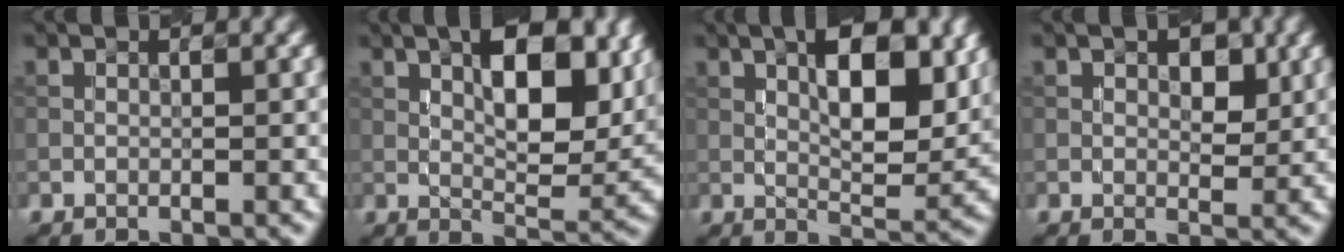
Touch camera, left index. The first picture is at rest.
{"total": 9.1, "force": [3.4, 3.8, 7.6], "torque": [-0.108, 0.001, 0.055]}
{"total": 8.1, "force": [2.6, 3.2, 7.0], "torque": [-0.098, 0.003, 0.043]}
{"total": 2.6, "force": [0.9, 1.4, 2.0], "torque": [-0.021, -0.001, 0.016]}